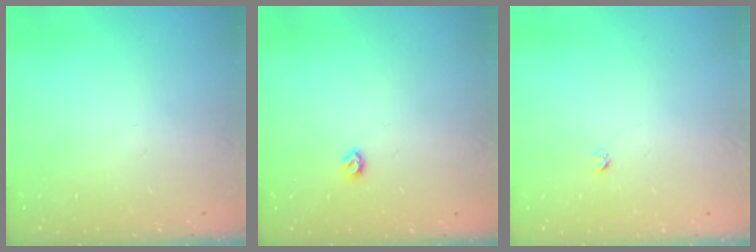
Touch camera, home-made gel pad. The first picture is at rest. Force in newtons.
{"total": 4.9, "press": 4.8, "slide": 0.8}
{"total": 1.6, "press": 1.5, "slide": 0.1}